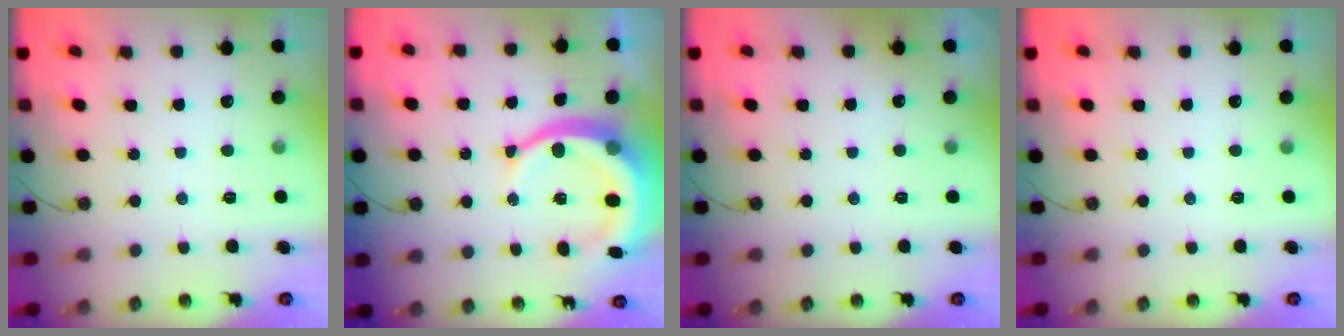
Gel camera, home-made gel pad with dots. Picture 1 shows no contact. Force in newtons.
{"total": 14.6, "press": 14.4, "slide": 2.5}
{"total": 1.7, "press": 0.3, "slide": 1.7}
{"total": 0.0}